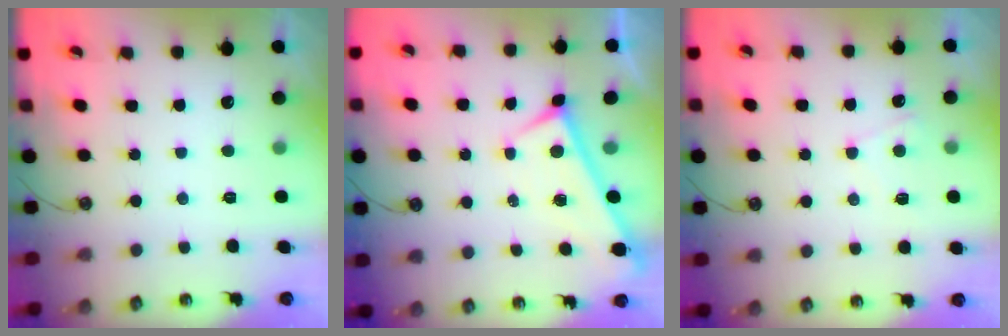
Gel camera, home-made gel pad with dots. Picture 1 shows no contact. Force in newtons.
{"total": 0.0}
{"total": 3.2, "press": 3.1, "slide": 0.3}